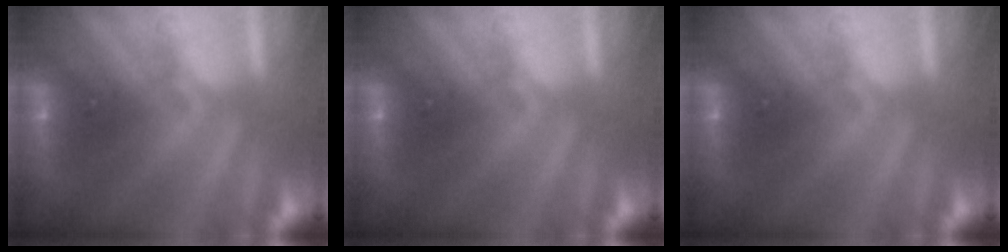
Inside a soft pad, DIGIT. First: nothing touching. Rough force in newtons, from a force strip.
{"total": 0.0}
{"total": 0.0}